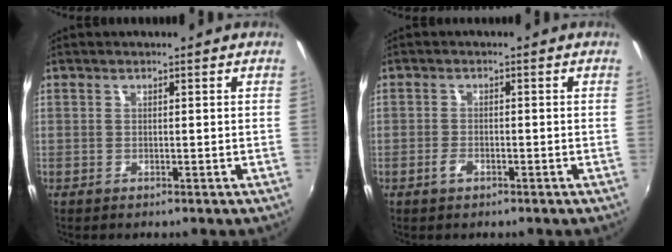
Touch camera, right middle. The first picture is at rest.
{"total": 1.7, "force": [-1.1, 1.0, 0.8], "torque": [-0.024, -0.002, -0.022]}